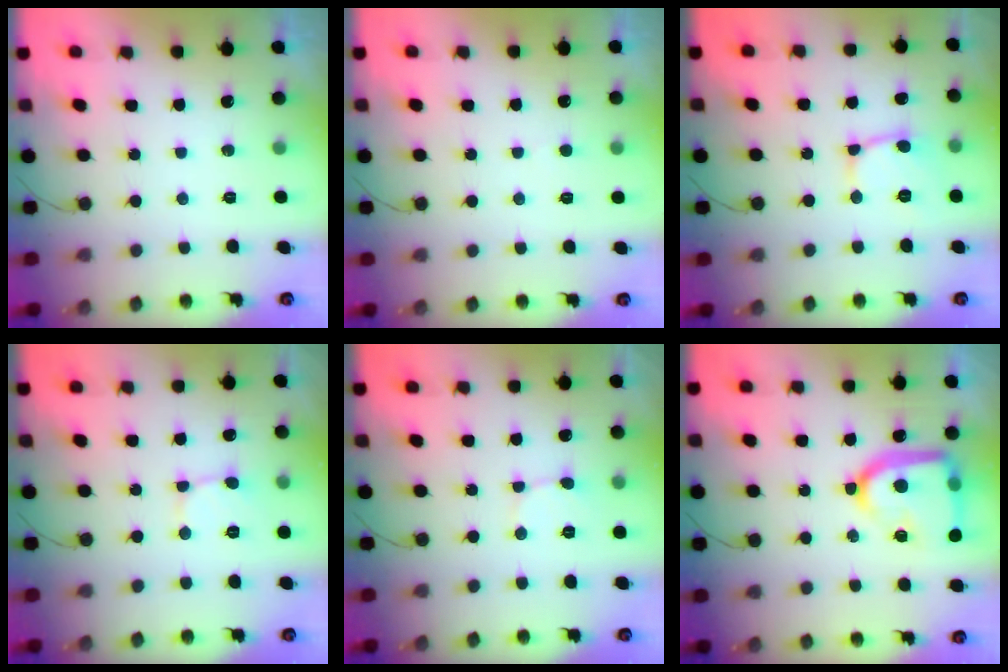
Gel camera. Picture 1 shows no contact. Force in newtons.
{"total": 1.7, "press": 1.7, "slide": 0.1}
{"total": 4.7, "press": 4.7, "slide": 0.7}
{"total": 1.9, "press": 1.9, "slide": 0.1}
{"total": 2.5, "press": 2.5, "slide": 0.3}
{"total": 20.2, "press": 20.1, "slide": 1.9}